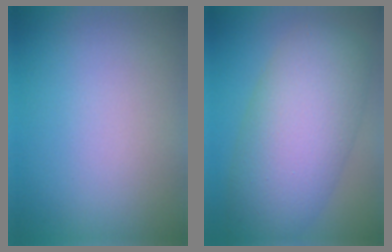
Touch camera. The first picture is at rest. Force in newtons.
{"total": 10.2, "press": 10.2, "slide": 0.3}